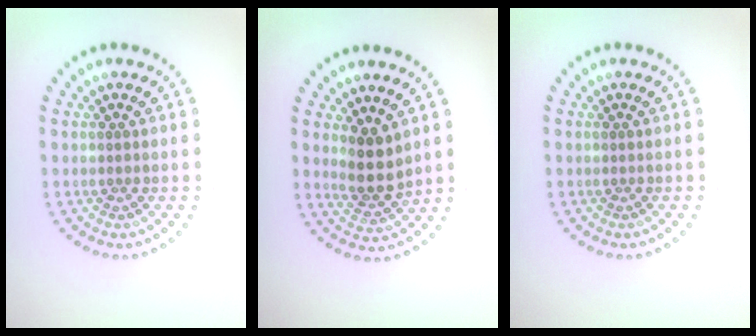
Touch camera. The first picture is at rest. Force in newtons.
{"total": 3.1, "press": 2.6, "slide": 1.7}
{"total": 0.0}